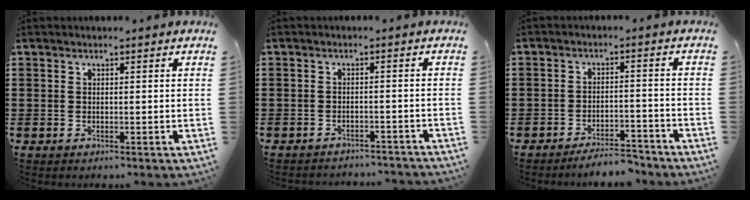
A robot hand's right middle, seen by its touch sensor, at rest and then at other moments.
{"total": 2.0, "force": [-2.0, 0.0, 0.1], "torque": [-0.009, -0.002, -0.042]}
{"total": 4.5, "force": [-4.4, 0.4, 0.7], "torque": [-0.014, 0.003, -0.089]}